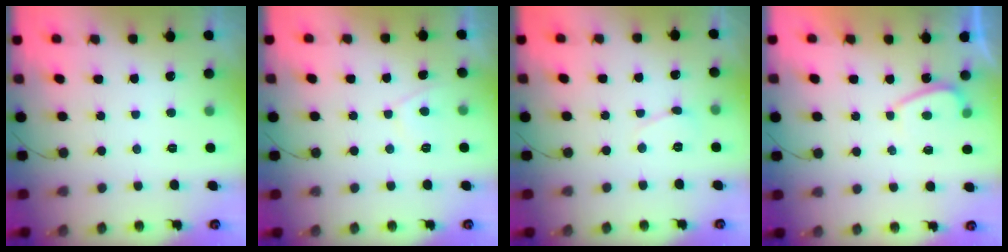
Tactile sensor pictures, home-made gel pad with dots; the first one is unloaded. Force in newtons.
{"total": 2.4, "press": 2.3, "slide": 0.5}
{"total": 4.4, "press": 4.4, "slide": 0.6}
{"total": 2.2, "press": 2.1, "slide": 0.6}